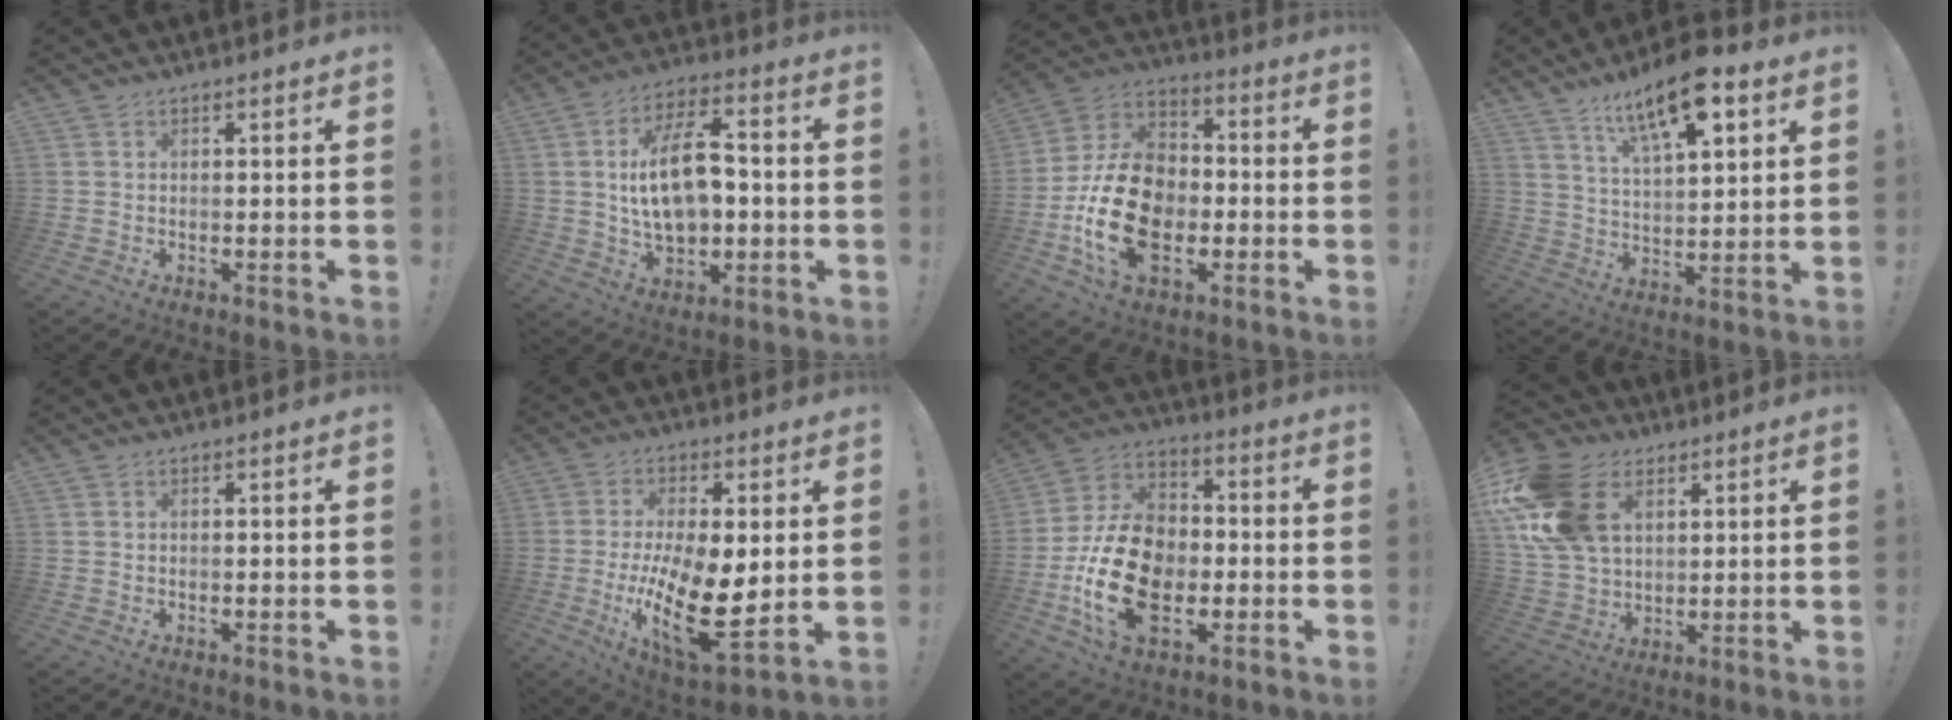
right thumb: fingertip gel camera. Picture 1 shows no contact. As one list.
[{"total": 16.8, "force": [0.2, 9.8, 13.6], "torque": [-0.224, 0.011, 0.002]}, {"total": 21.7, "force": [-5.5, 14.8, 15.0], "torque": [-0.286, 0.033, -0.080]}, {"total": 15.2, "force": [8.7, 5.5, 11.2], "torque": [-0.181, -0.034, 0.143]}, {"total": 0.0}, {"total": 18.5, "force": [-2.5, 8.3, 16.3], "torque": [-0.290, -0.021, -0.030]}, {"total": 21.8, "force": [-5.1, 14.7, 15.2], "torque": [-0.294, 0.033, -0.074]}, {"total": 21.4, "force": [7.5, 15.1, 13.3], "torque": [-0.270, -0.023, 0.141]}]